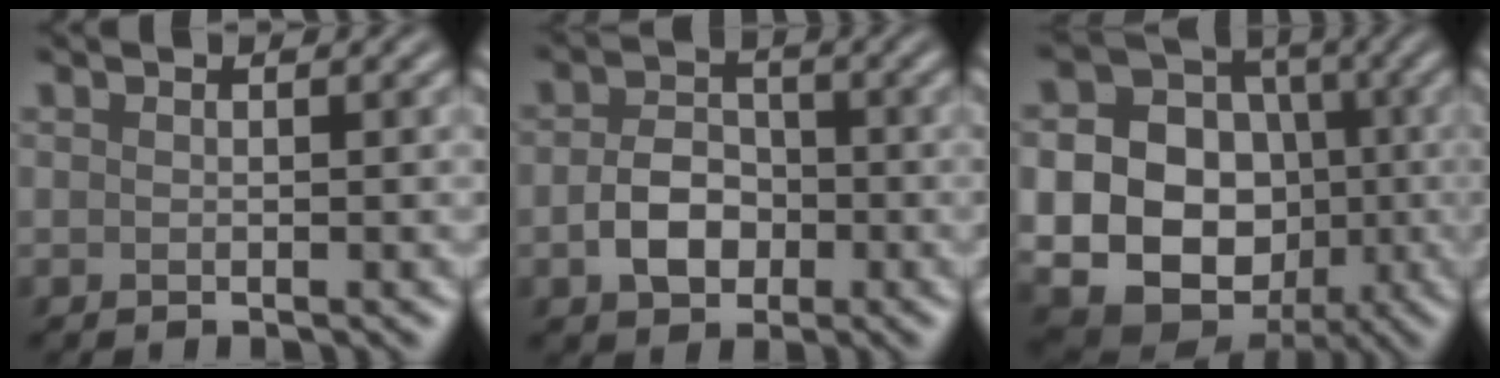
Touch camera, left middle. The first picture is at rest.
{"total": 3.9, "force": [-1.1, 2.9, 2.3], "torque": [-0.041, 0.003, -0.025]}
{"total": 17.0, "force": [-1.6, 15.4, 7.0], "torque": [-0.161, -0.008, -0.043]}